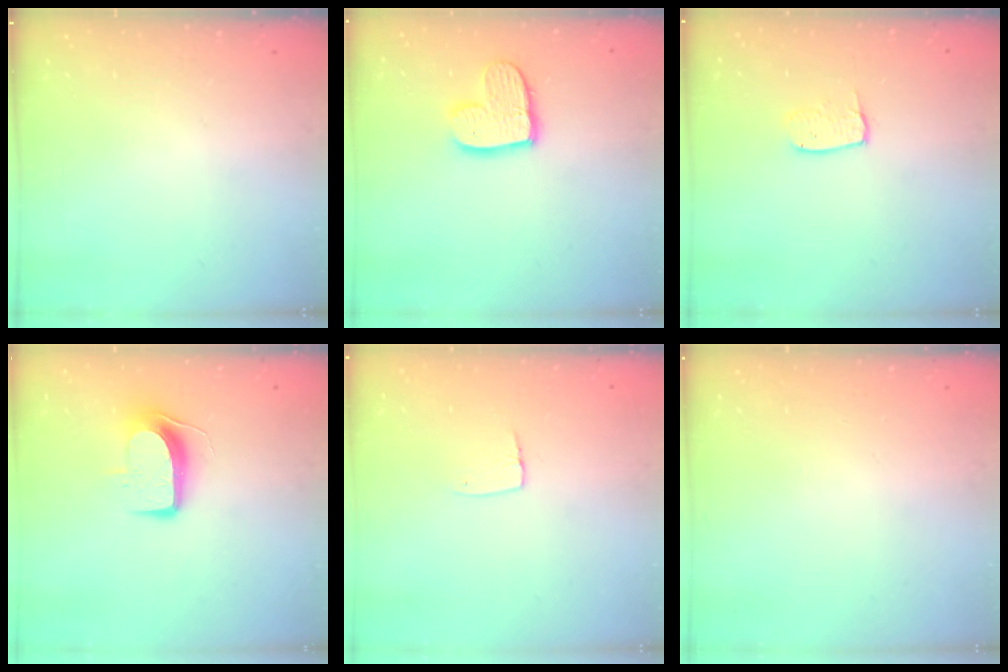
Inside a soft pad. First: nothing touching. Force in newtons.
{"total": 10.6, "press": 10.6, "slide": 0.8}
{"total": 4.2, "press": 4.2, "slide": 0.4}
{"total": 8.9, "press": 8.9, "slide": 0.3}
{"total": 5.3, "press": 5.3, "slide": 0.4}
{"total": 0.0}